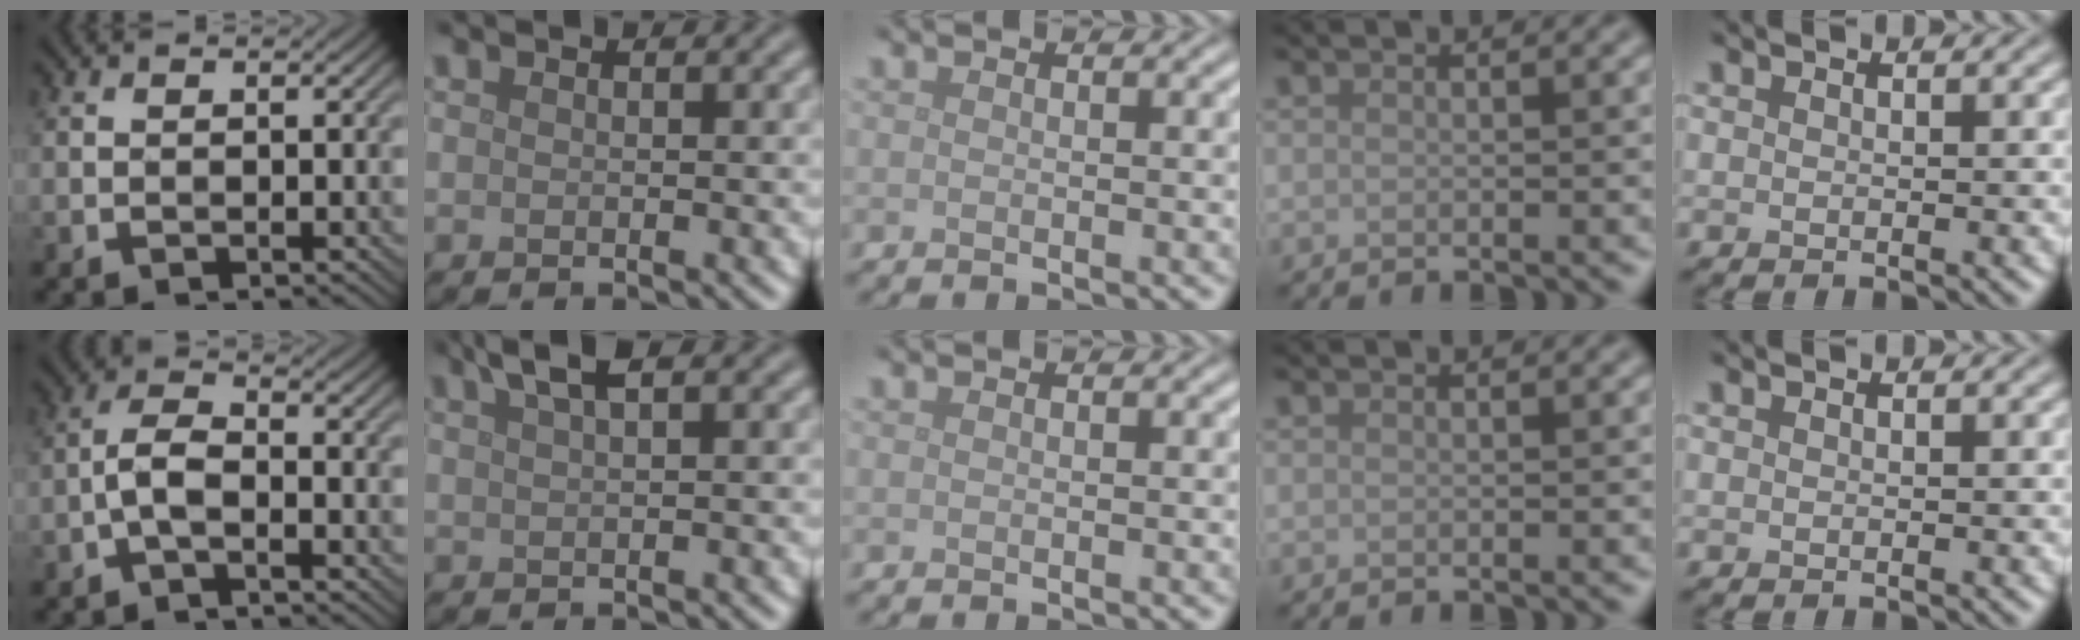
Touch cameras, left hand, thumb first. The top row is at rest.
{"thumb": {"total": 3.6, "force": [-1.7, 1.3, 2.9], "torque": [-0.060, 0.010, -0.044]}, "index": {"total": 2.7, "force": [1.7, 0.7, 2.0], "torque": [-0.028, 0.008, 0.028]}}